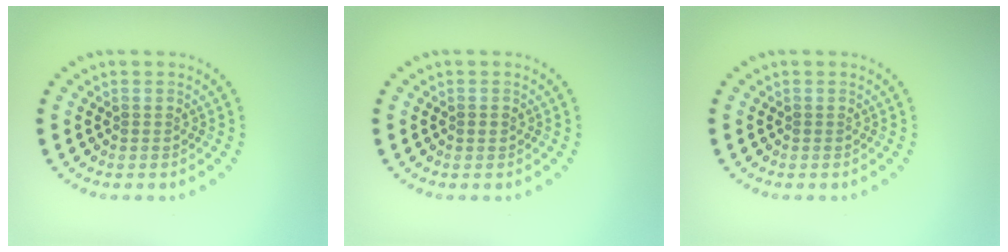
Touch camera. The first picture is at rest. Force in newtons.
{"total": 0.7, "press": 0.7, "slide": 0.2}
{"total": 0.0}